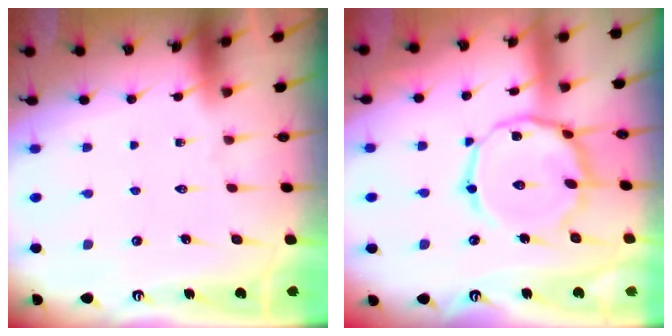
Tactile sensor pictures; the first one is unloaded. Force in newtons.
{"total": 14.9, "press": 14.8, "slide": 0.8}